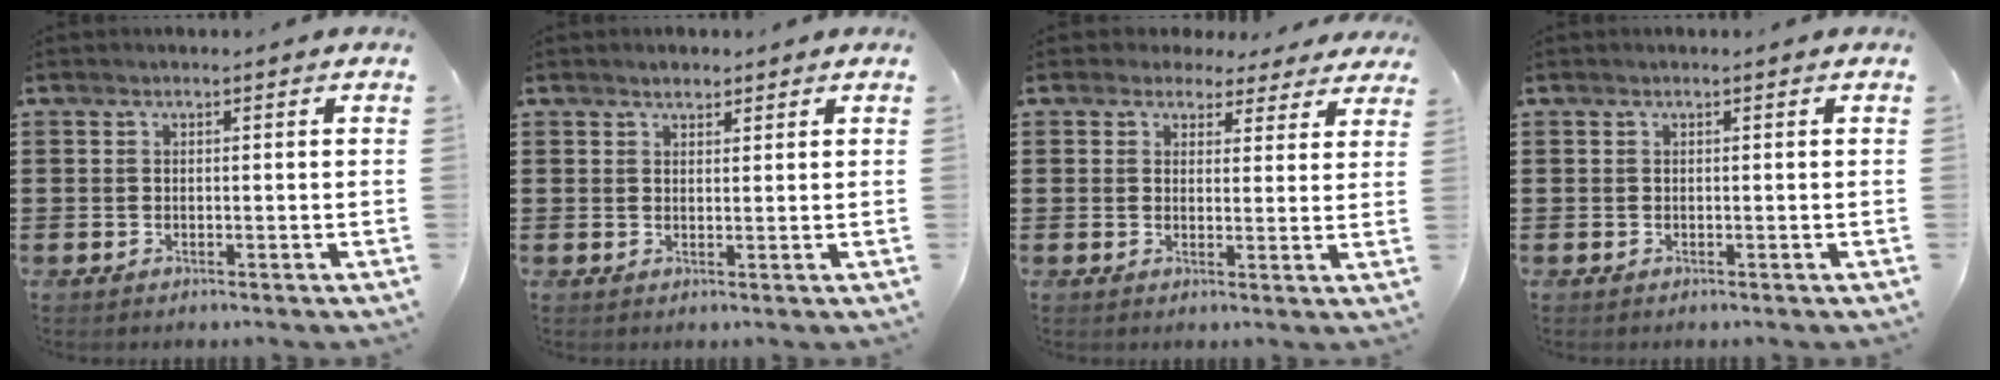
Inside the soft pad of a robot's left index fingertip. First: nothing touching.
{"total": 1.6, "force": [1.4, 0.6, 0.3], "torque": [-0.008, 0.004, 0.027]}
{"total": 3.3, "force": [2.8, 1.6, 0.6], "torque": [-0.017, -0.003, 0.051]}
{"total": 0.0}